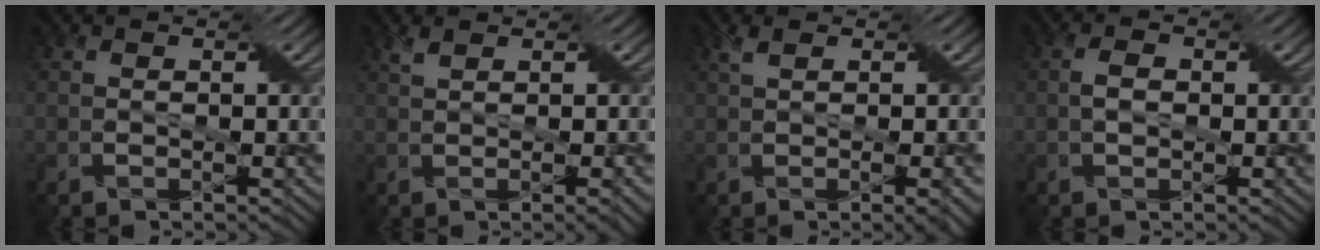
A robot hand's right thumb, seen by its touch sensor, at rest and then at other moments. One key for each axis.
{"total": 2.8, "fx": 0.8, "fy": 0.6, "fz": 2.7, "tx": -0.044, "ty": 0.011, "tz": 0.018}
{"total": 4.2, "fx": 0.4, "fy": 1.0, "fz": 4.1, "tx": -0.064, "ty": 0.010, "tz": 0.008}
{"total": 1.8, "fx": -0.1, "fy": 1.2, "fz": 1.3, "tx": -0.030, "ty": 0.002, "tz": -0.003}